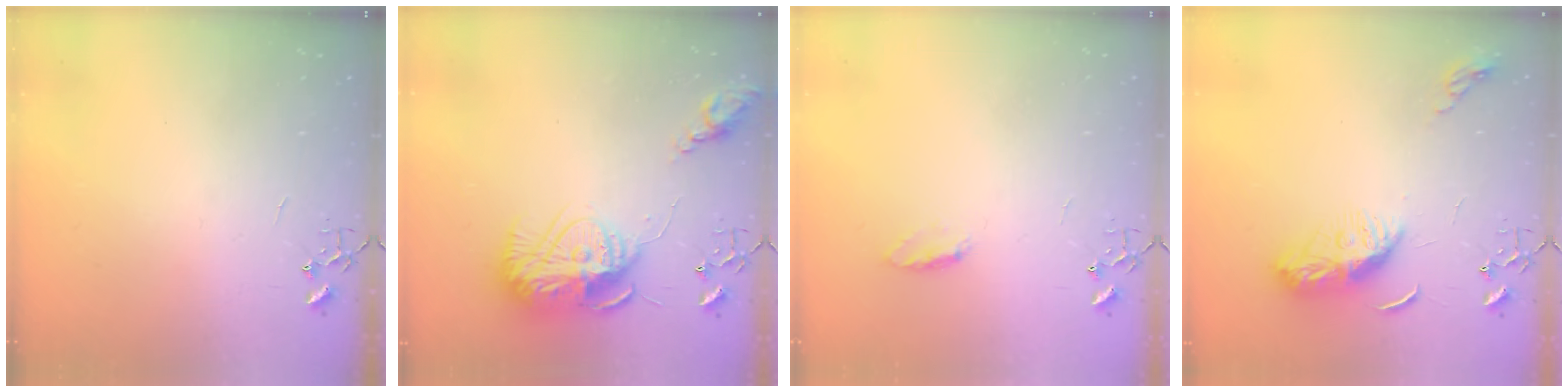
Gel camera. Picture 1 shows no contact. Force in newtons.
{"total": 18.7, "press": 18.6, "slide": 1.7}
{"total": 5.0, "press": 5.0, "slide": 0.7}
{"total": 10.9, "press": 10.9, "slide": 0.4}